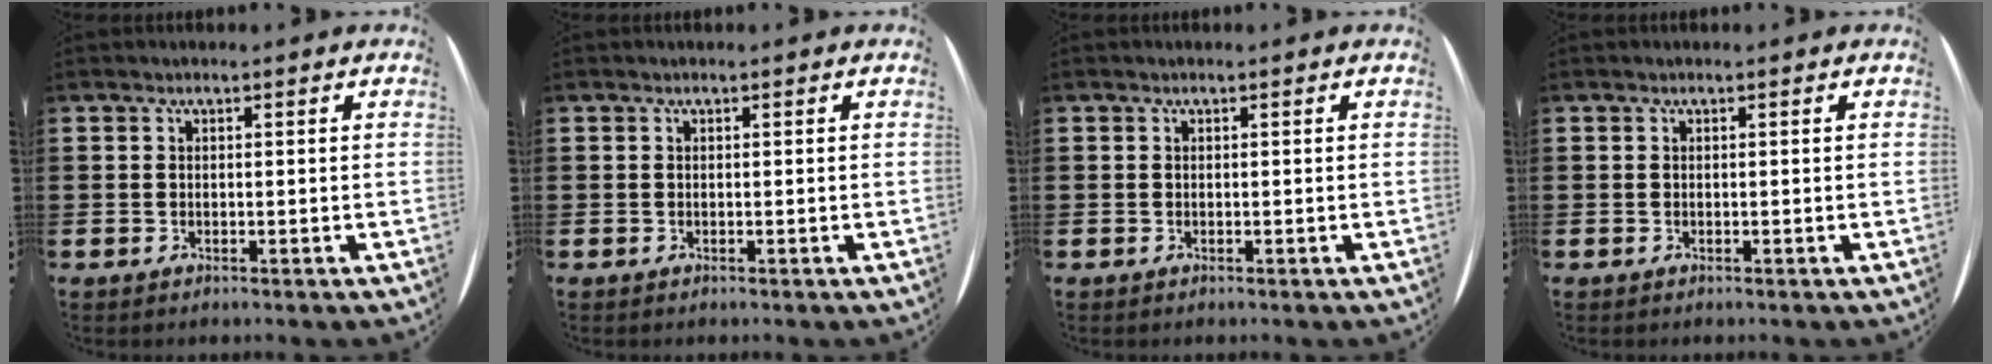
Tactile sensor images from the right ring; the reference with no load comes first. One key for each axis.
{"total": 0.0}
{"total": 0.0}
{"total": 0.0}